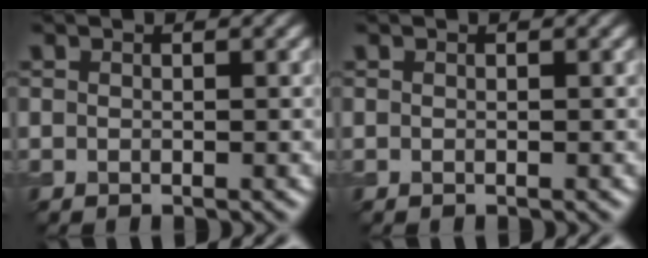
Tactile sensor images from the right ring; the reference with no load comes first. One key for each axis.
{"total": 0.0}